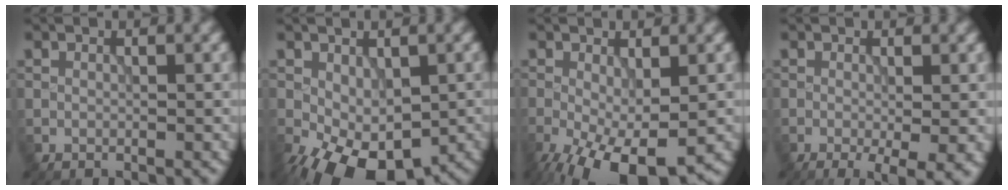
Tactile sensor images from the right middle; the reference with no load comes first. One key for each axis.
{"total": 9.0, "fx": -3.7, "fy": 4.9, "fz": 6.6, "tx": -0.136, "ty": -0.032, "tz": -0.047}
{"total": 9.1, "fx": -4.3, "fy": 3.7, "fz": 7.2, "tx": -0.150, "ty": -0.031, "tz": -0.058}
{"total": 3.7, "fx": -1.2, "fy": 0.7, "fz": 3.5, "tx": -0.055, "ty": -0.012, "tz": -0.015}